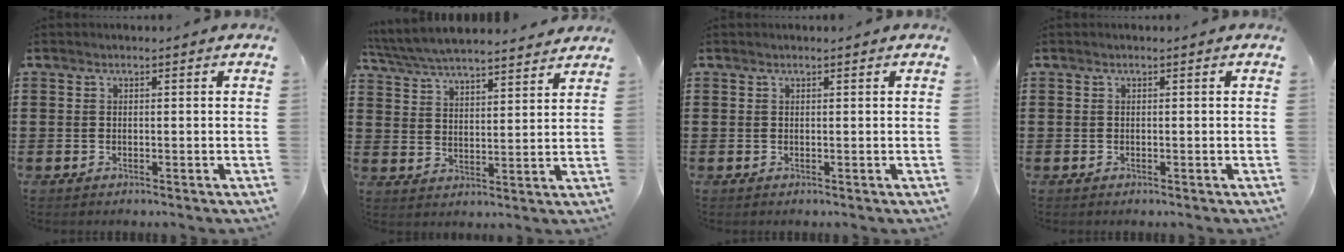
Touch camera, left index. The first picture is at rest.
{"total": 5.7, "force": [5.5, 0.7, 1.1], "torque": [-0.047, -0.027, 0.098]}
{"total": 0.0}
{"total": 0.0}